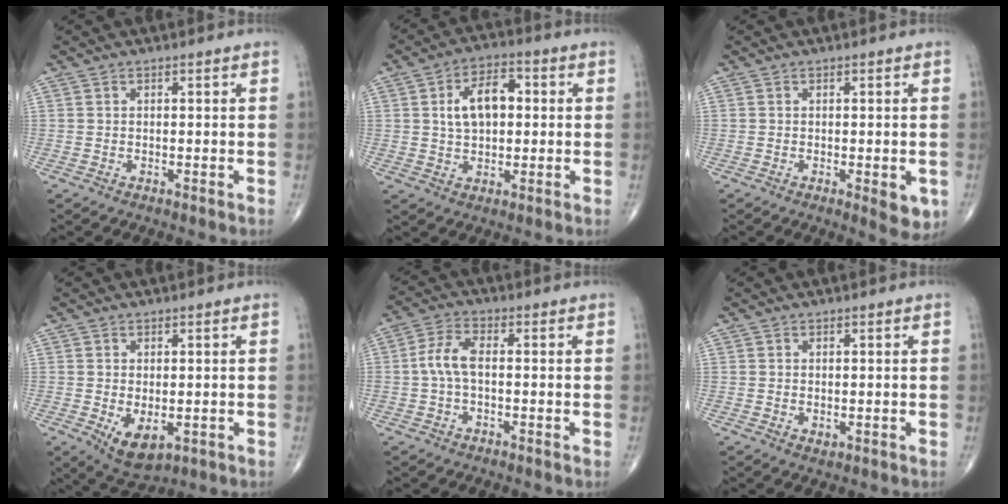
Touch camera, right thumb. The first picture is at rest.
{"total": 9.3, "force": [1.4, 5.6, 7.3], "torque": [-0.113, 0.014, 0.021]}
{"total": 4.5, "force": [-1.3, 1.7, 4.0], "torque": [-0.037, -0.008, -0.014]}
{"total": 6.3, "force": [-1.5, 3.5, 5.0], "torque": [-0.074, -0.010, -0.009]}
{"total": 5.4, "force": [-0.4, 2.6, 4.7], "torque": [-0.105, 0.017, -0.014]}
{"total": 0.9, "force": [-0.1, 0.7, 0.6], "torque": [-0.009, -0.002, 0.002]}